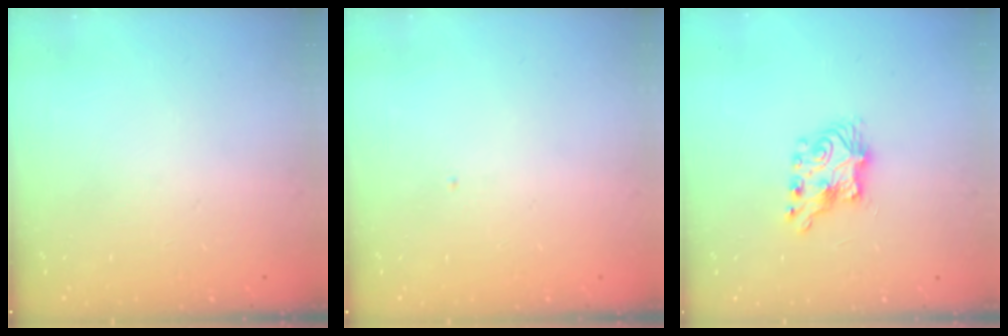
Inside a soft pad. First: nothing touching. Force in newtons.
{"total": 0.0}
{"total": 7.5, "press": 7.5, "slide": 0.4}